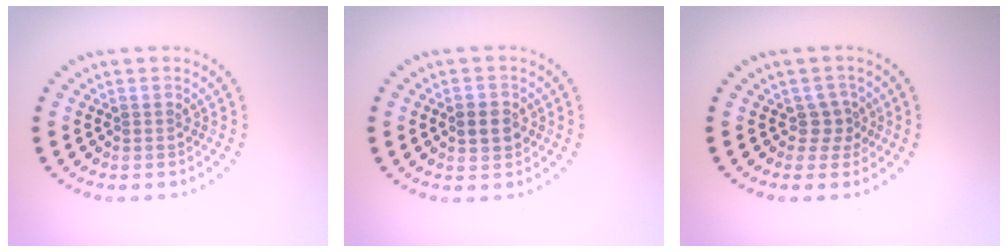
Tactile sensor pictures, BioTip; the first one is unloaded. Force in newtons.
{"total": 2.2, "press": 2.2, "slide": 0.0}
{"total": 2.0, "press": 1.3, "slide": 1.4}